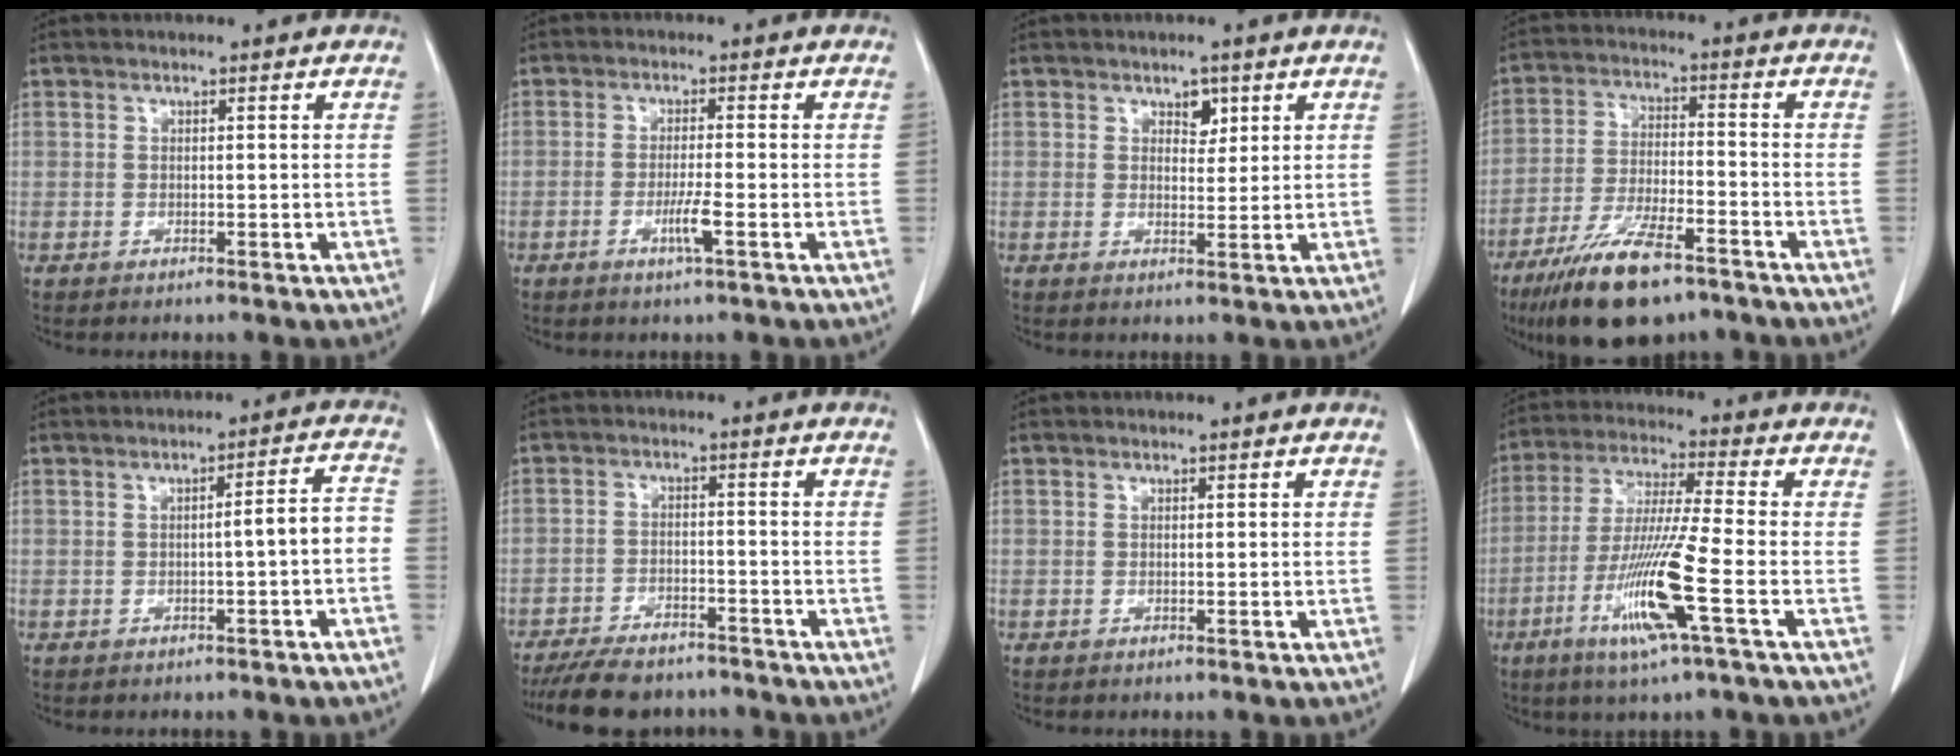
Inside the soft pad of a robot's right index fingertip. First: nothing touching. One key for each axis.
{"total": 3.2, "fx": -1.4, "fy": -0.2, "fz": 2.9, "tx": -0.057, "ty": -0.005, "tz": -0.026}
{"total": 2.5, "fx": 1.4, "fy": 1.6, "fz": 1.3, "tx": -0.020, "ty": -0.003, "tz": 0.022}
{"total": 13.2, "fx": -9.0, "fy": 3.6, "fz": 8.9, "tx": -0.168, "ty": -0.022, "tz": -0.157}
{"total": 4.3, "fx": -1.0, "fy": 0.4, "fz": 4.1, "tx": -0.059, "ty": 0.017, "tz": -0.012}
{"total": 10.9, "fx": -9.5, "fy": 3.7, "fz": 4.1, "tx": -0.065, "ty": -0.005, "tz": -0.141}
{"total": 0.0}
{"total": 12.7, "fx": -4.9, "fy": -0.7, "fz": 11.8, "tx": -0.237, "ty": -0.022, "tz": -0.096}